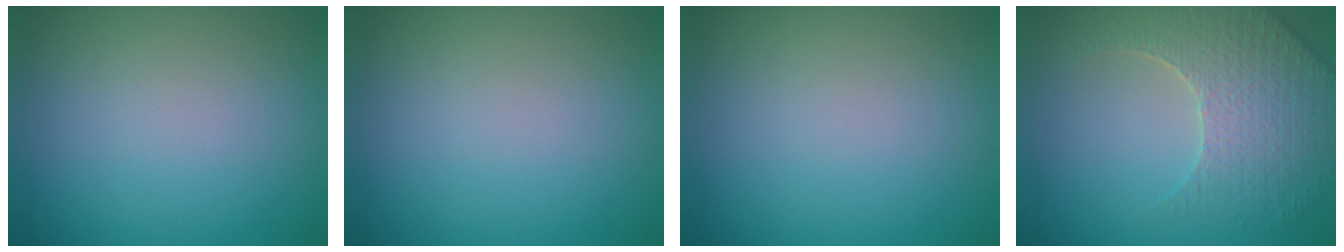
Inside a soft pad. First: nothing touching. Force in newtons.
{"total": 0.0}
{"total": 0.0}
{"total": 4.3, "press": 4.2, "slide": 1.2}